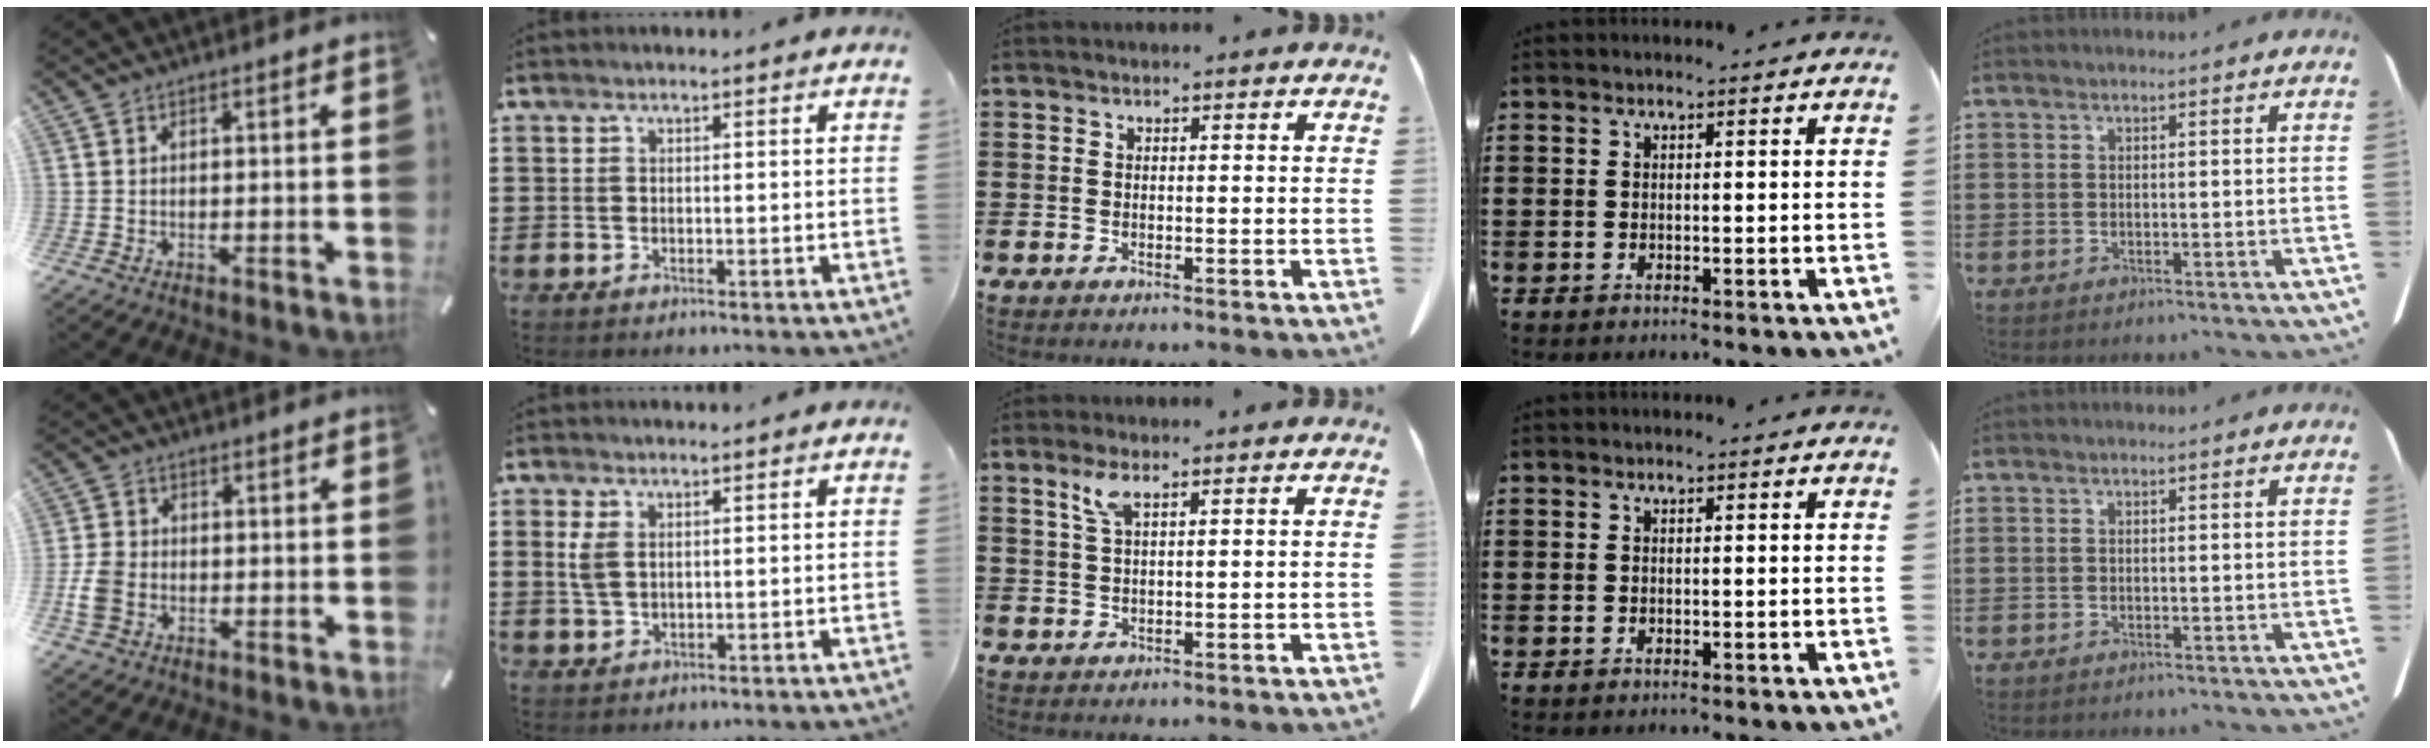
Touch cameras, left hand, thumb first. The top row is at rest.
{"thumb": {"total": 5.8, "force": [-1.5, 4.8, 2.9], "torque": [-0.070, 0.009, -0.027]}, "index": {"total": 2.7, "force": [0.8, 1.7, 2.0], "torque": [-0.054, 0.005, 0.011]}, "middle": {"total": 3.3, "force": [1.9, 0.7, 2.6], "torque": [-0.058, 0.003, 0.034]}}